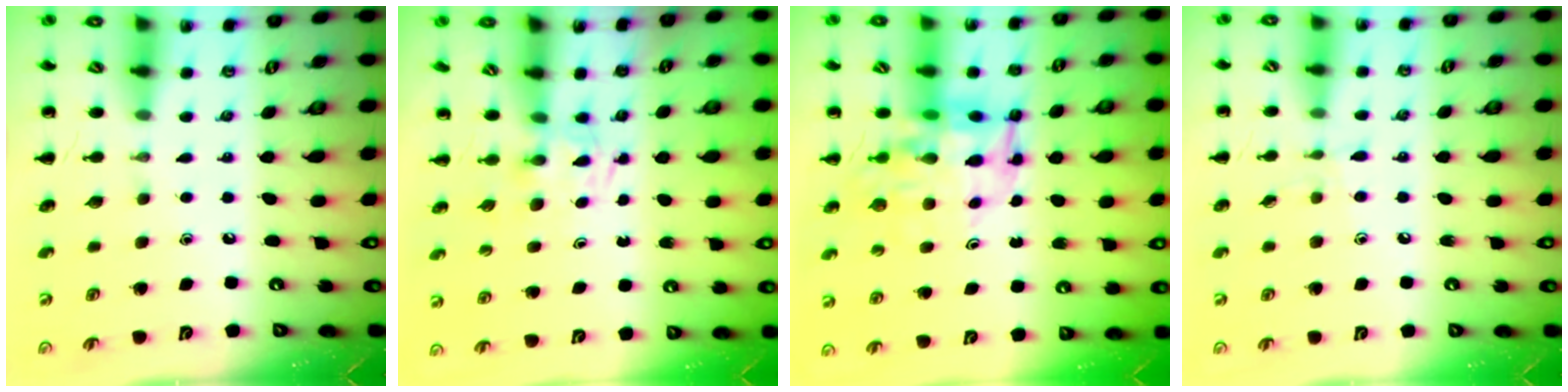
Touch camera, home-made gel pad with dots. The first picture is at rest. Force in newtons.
{"total": 1.8, "press": 1.4, "slide": 1.1}
{"total": 11.1, "press": 10.5, "slide": 3.6}
{"total": 4.4, "press": 4.0, "slide": 1.9}